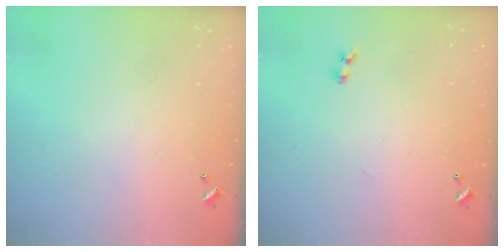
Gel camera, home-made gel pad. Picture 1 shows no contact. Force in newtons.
{"total": 1.3, "press": 1.1, "slide": 0.7}